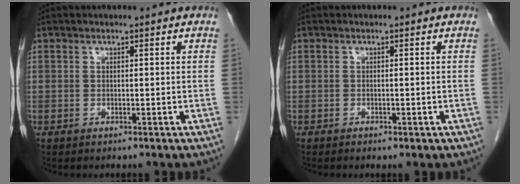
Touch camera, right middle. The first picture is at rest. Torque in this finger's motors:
{"motor_torque": [-0.39, -0.02, -0.03, 0.00]}